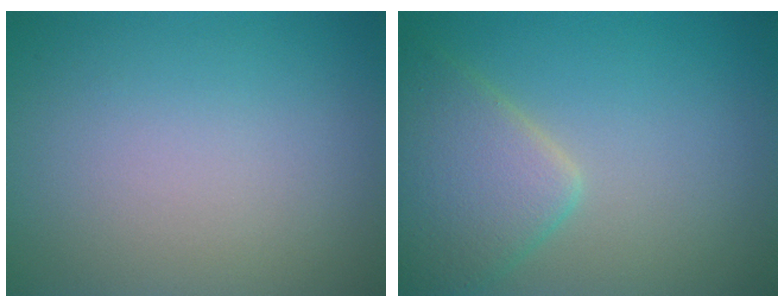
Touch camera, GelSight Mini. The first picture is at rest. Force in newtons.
{"total": 4.9, "press": 4.9, "slide": 0.3}